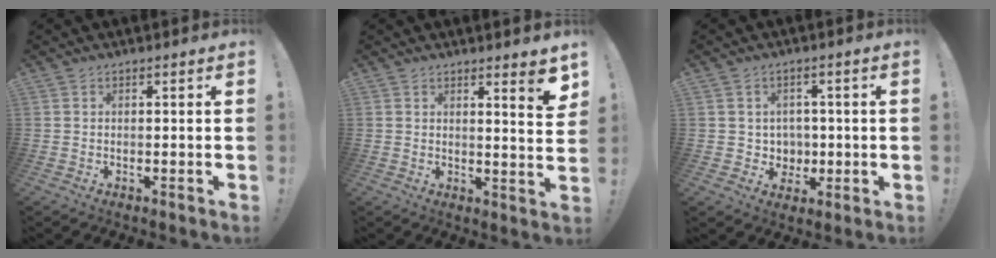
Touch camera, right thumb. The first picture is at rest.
{"total": 5.1, "force": [3.5, -0.1, 3.7], "torque": [-0.044, -0.030, 0.052]}
{"total": 5.5, "force": [1.4, 5.3, 0.5], "torque": [-0.013, -0.014, 0.032]}